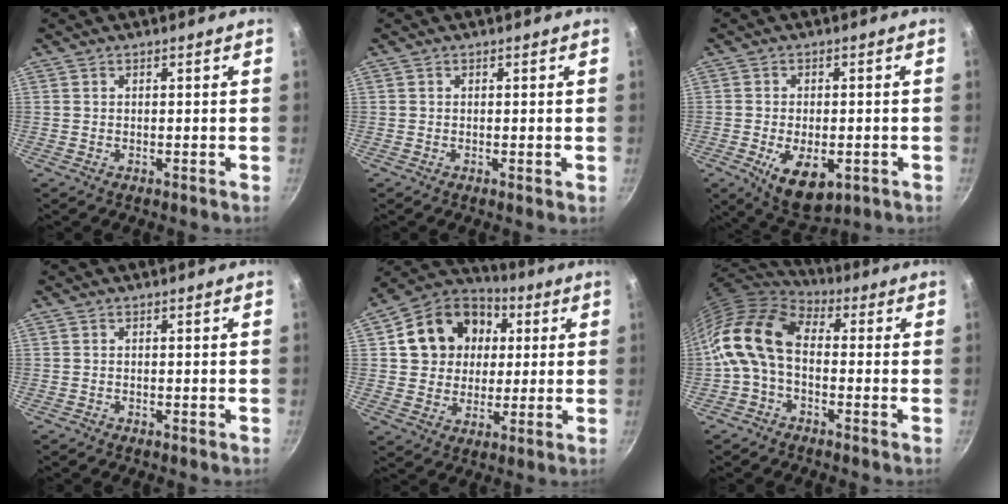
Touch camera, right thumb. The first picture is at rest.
{"total": 0.5, "force": [-0.1, 0.1, 0.5], "torque": [-0.008, -0.001, -0.002]}
{"total": 9.9, "force": [-3.2, 5.3, 7.8], "torque": [-0.110, -0.001, -0.037]}
{"total": 0.0}
{"total": 16.3, "force": [3.7, 13.7, 8.0], "torque": [-0.115, 0.021, 0.055]}
{"total": 14.4, "force": [-0.7, 9.1, 11.1], "torque": [-0.214, 0.027, -0.032]}